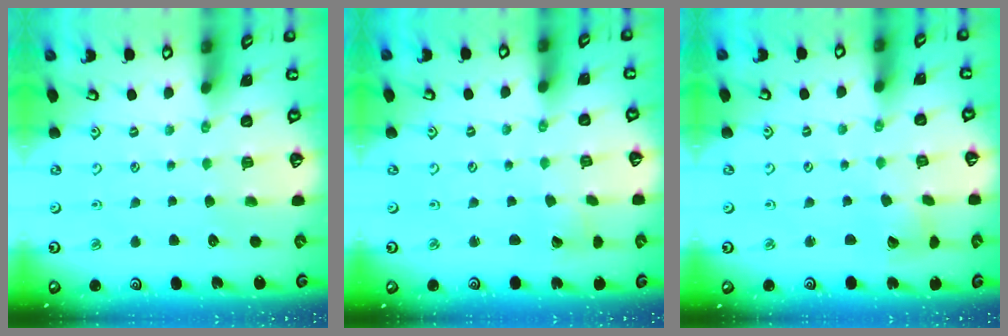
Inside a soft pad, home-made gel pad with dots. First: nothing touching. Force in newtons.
{"total": 2.4, "press": 2.4, "slide": 0.1}
{"total": 3.6, "press": 3.5, "slide": 0.4}